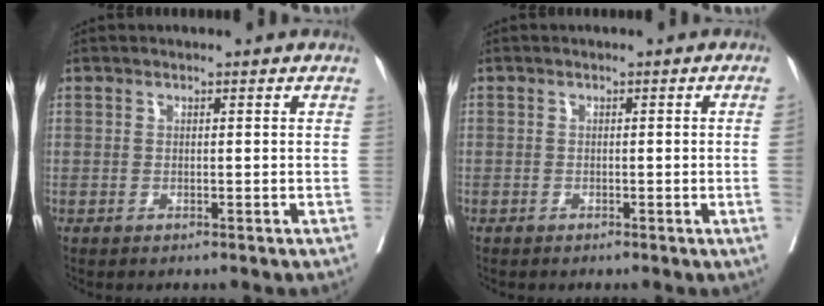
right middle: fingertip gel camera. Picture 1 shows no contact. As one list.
[{"total": 1.1, "force": [-0.2, -0.3, 1.0], "torque": [-0.013, 0.000, -0.002]}]